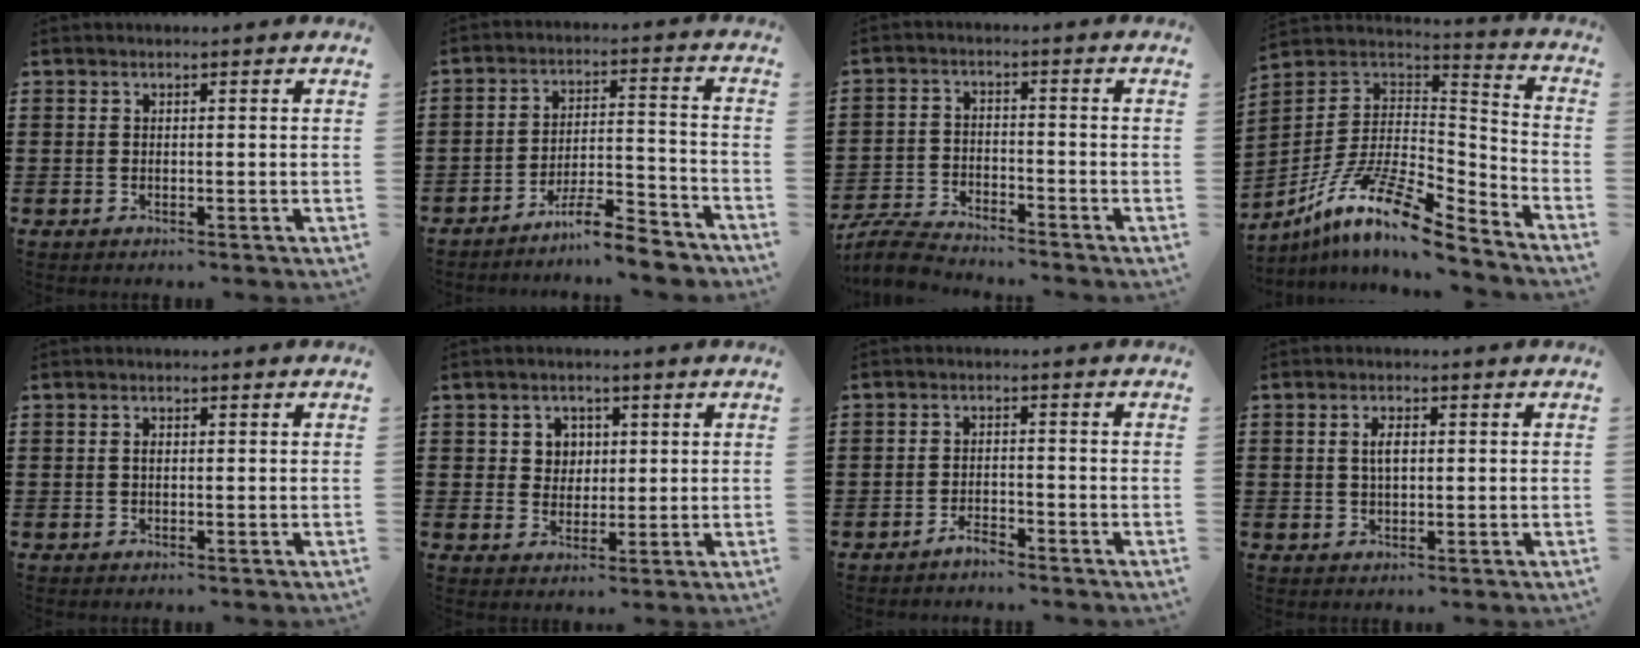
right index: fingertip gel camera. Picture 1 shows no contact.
{"total": 7.6, "force": [-6.9, 0.7, 3.1], "torque": [-0.049, 0.015, -0.131]}
{"total": 5.1, "force": [-5.0, 0.4, 1.1], "torque": [-0.040, -0.004, -0.104]}
{"total": 14.3, "force": [-9.5, 3.9, 9.9], "torque": [-0.204, 0.014, -0.182]}
{"total": 0.8, "force": [0.0, 0.4, 0.7], "torque": [-0.015, 0.000, 0.000]}
{"total": 3.5, "force": [1.1, 3.2, 0.8], "torque": [-0.031, 0.011, 0.017]}
{"total": 2.3, "force": [-2.2, 0.4, 0.5], "torque": [-0.015, 0.004, -0.044]}
{"total": 2.7, "force": [0.4, 1.1, 2.5], "torque": [-0.051, 0.006, 0.005]}